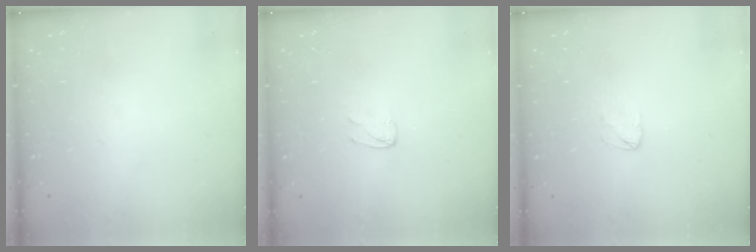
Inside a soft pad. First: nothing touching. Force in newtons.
{"total": 3.0, "press": 3.0, "slide": 0.3}
{"total": 2.5, "press": 2.5, "slide": 0.2}